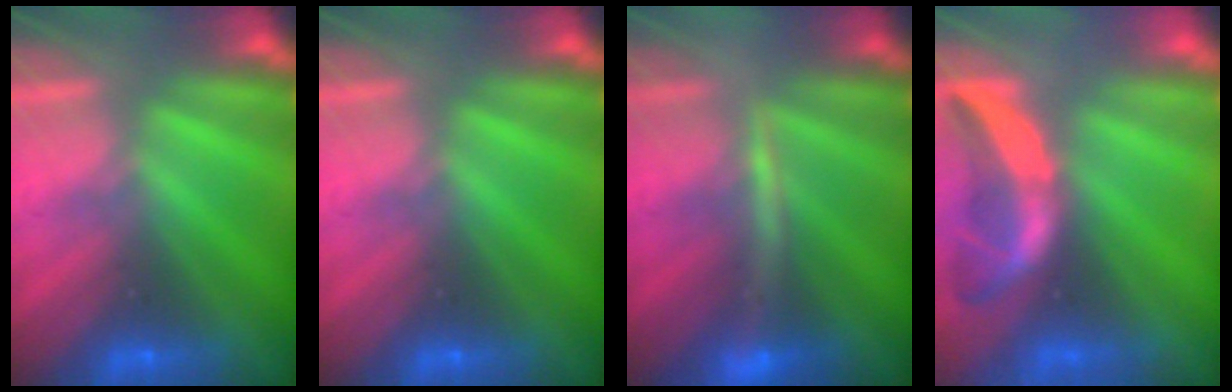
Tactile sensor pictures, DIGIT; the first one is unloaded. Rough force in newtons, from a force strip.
{"total": 0.0}
{"total": 2.6}
{"total": 1.7}